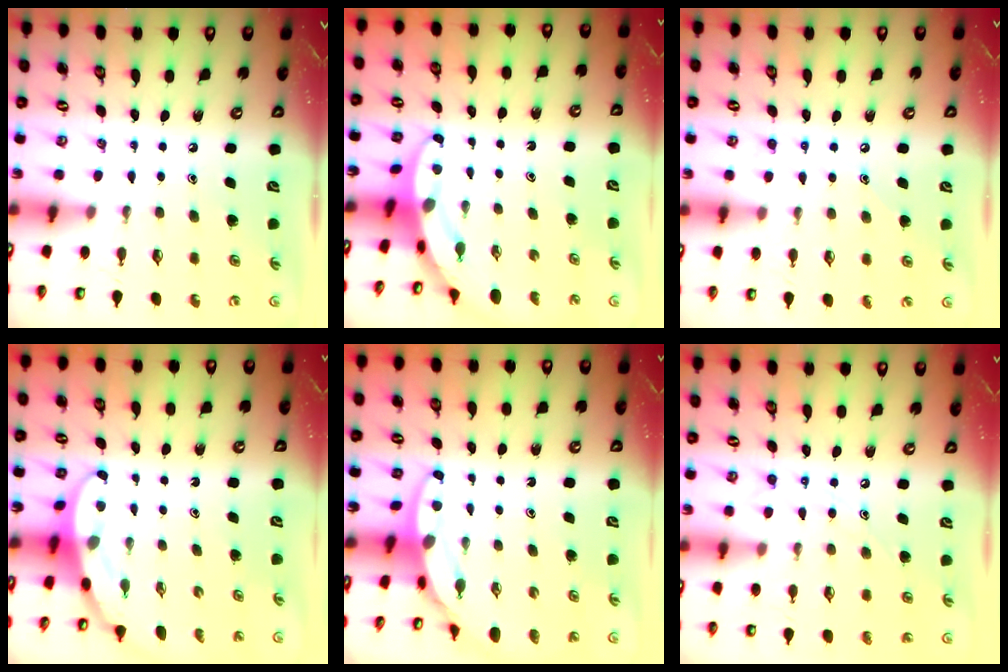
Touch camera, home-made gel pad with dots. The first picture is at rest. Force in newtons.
{"total": 3.1, "press": 3.1, "slide": 0.3}
{"total": 6.9, "press": 6.9, "slide": 0.7}
{"total": 3.2, "press": 3.2, "slide": 0.1}
{"total": 3.6, "press": 3.6, "slide": 0.1}
{"total": 8.5, "press": 8.5, "slide": 0.7}